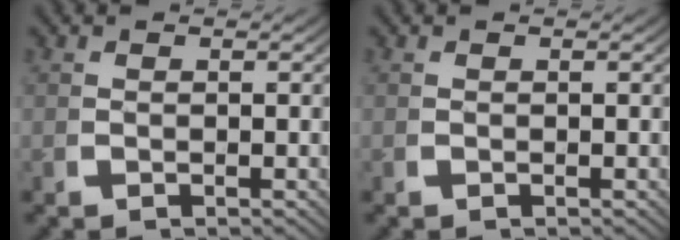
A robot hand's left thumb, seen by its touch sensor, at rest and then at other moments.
{"total": 0.0}